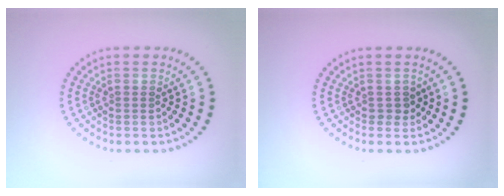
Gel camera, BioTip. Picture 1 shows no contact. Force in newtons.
{"total": 1.1, "press": 1.0, "slide": 0.5}